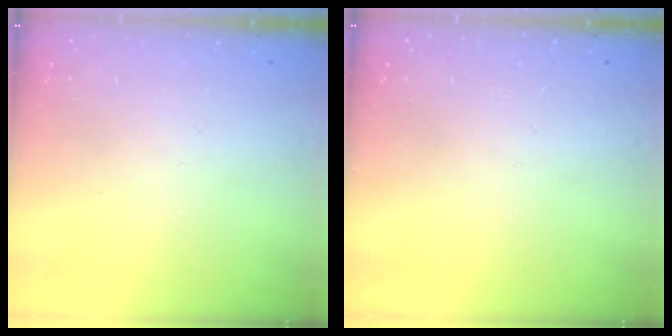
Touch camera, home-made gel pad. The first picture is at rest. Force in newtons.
{"total": 0.0}